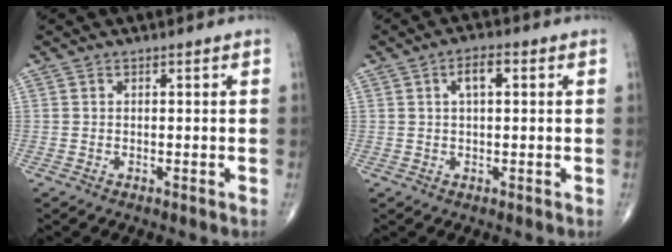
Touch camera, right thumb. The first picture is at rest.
{"total": 3.9, "force": [1.1, 1.6, 3.4], "torque": [-0.055, 0.008, 0.016]}